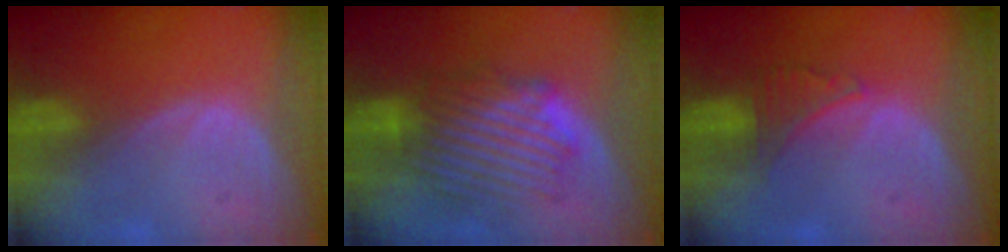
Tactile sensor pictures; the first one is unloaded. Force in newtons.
{"total": 8.8, "press": 8.3, "slide": 2.9}
{"total": 3.2, "press": 3.2, "slide": 0.2}